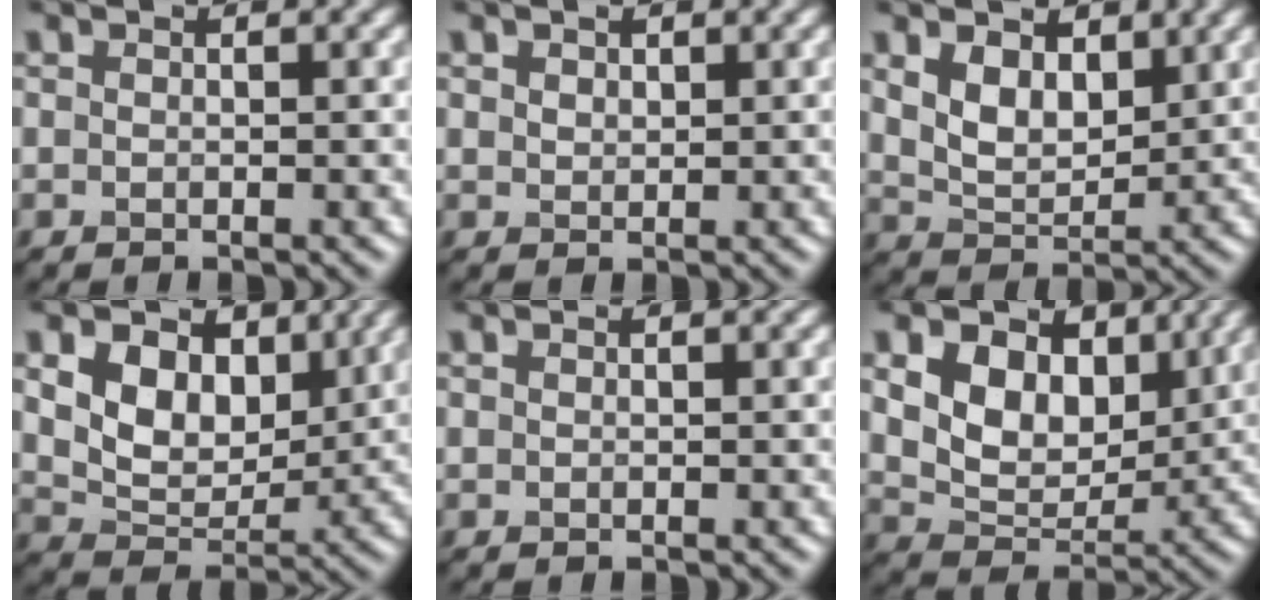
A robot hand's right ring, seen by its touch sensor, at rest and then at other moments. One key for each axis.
{"total": 1.1, "fx": 0.7, "fy": 0.7, "fz": 0.4, "tx": -0.009, "ty": 0.004, "tz": 0.011}
{"total": 4.2, "fx": 2.0, "fy": 2.4, "fz": 2.8, "tx": -0.065, "ty": -0.004, "tz": 0.036}
{"total": 7.5, "fx": 2.7, "fy": 5.2, "fz": 4.8, "tx": -0.100, "ty": -0.008, "tz": 0.042}
{"total": 0.0}
{"total": 8.3, "fx": 2.9, "fy": 5.6, "fz": 5.4, "tx": -0.107, "ty": -0.009, "tz": 0.046}